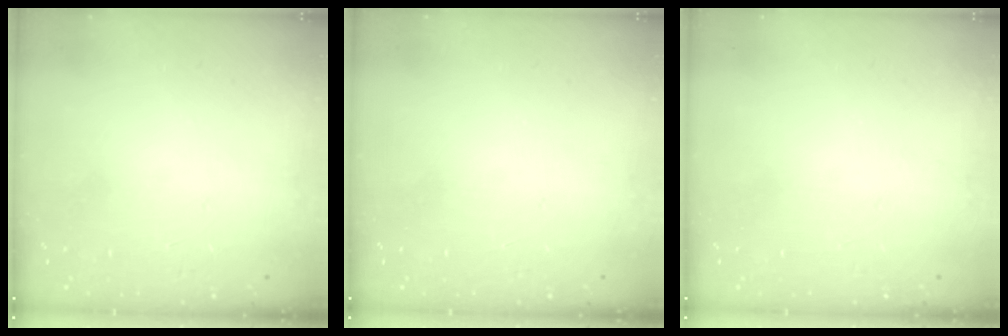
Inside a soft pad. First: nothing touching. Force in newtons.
{"total": 0.0}
{"total": 0.0}